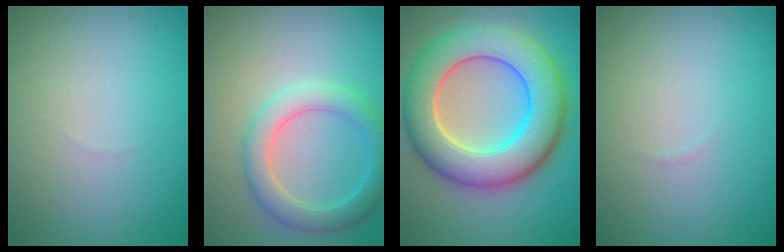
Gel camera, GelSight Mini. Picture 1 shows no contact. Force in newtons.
{"total": 3.6, "press": 3.6, "slide": 0.1}
{"total": 10.6, "press": 10.5, "slide": 0.6}
{"total": 0.0}